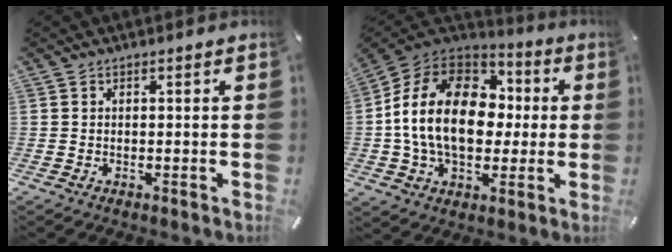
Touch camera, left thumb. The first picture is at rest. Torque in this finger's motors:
{"motor_torque": [2.02, 2.99, 2.77, 0.00, 0.71]}